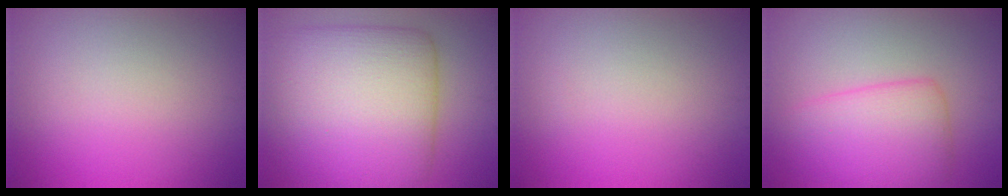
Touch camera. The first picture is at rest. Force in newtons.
{"total": 11.8, "press": 11.8, "slide": 0.3}
{"total": 0.0}
{"total": 5.4, "press": 5.4, "slide": 0.2}